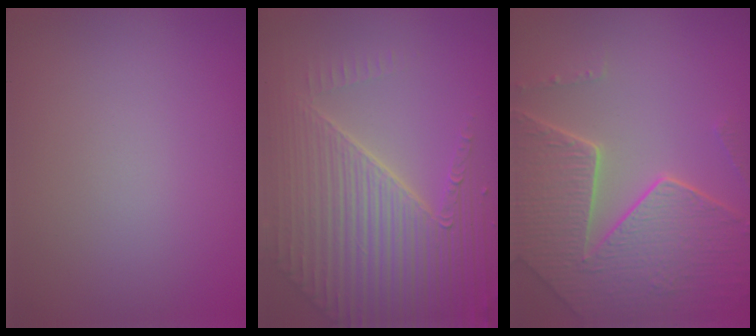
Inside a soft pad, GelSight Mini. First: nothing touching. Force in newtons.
{"total": 7.8, "press": 5.6, "slide": 5.4}
{"total": 7.9, "press": 5.7, "slide": 5.4}